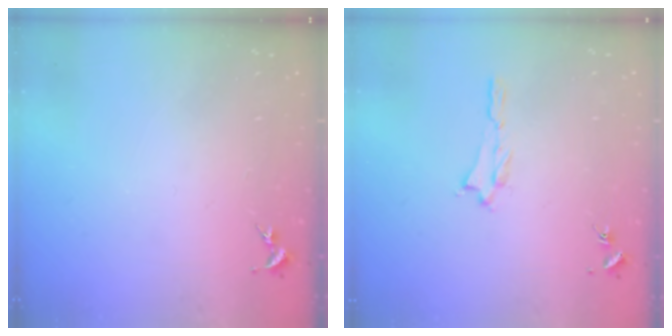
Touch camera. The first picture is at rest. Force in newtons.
{"total": 1.2, "press": 1.2, "slide": 0.3}